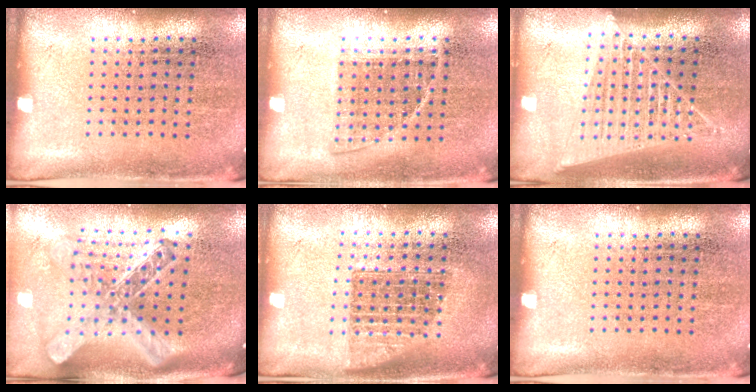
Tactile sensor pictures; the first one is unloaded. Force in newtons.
{"total": 0.8, "press": 0.7, "slide": 0.4}
{"total": 1.7, "press": 1.6, "slide": 0.7}
{"total": 2.7, "press": 2.0, "slide": 1.9}
{"total": 1.4, "press": 1.2, "slide": 0.8}
{"total": 0.0}